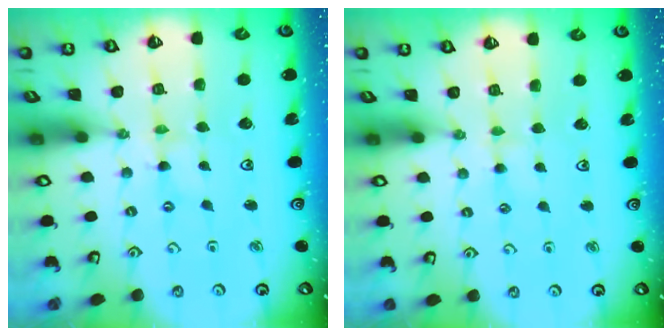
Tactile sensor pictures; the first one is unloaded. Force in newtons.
{"total": 2.8, "press": 2.8, "slide": 0.3}